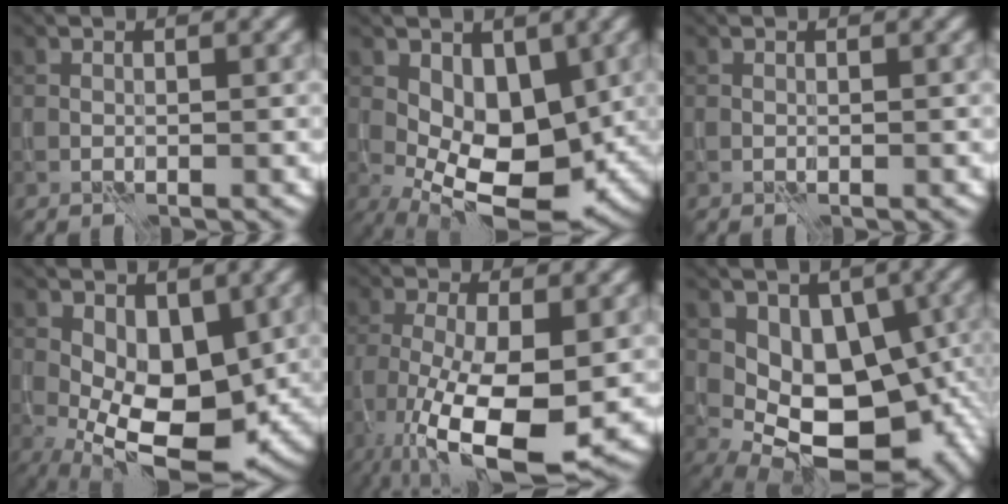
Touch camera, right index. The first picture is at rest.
{"total": 7.5, "force": [0.2, 4.4, 6.0], "torque": [-0.100, -0.014, 0.002]}
{"total": 0.0}
{"total": 7.2, "force": [-0.5, 3.9, 6.0], "torque": [-0.102, -0.007, -0.009]}
{"total": 10.6, "force": [-3.2, 3.5, 9.4], "torque": [-0.176, -0.020, -0.053]}
{"total": 12.3, "force": [0.1, 8.4, 8.9], "torque": [-0.095, -0.016, 0.018]}